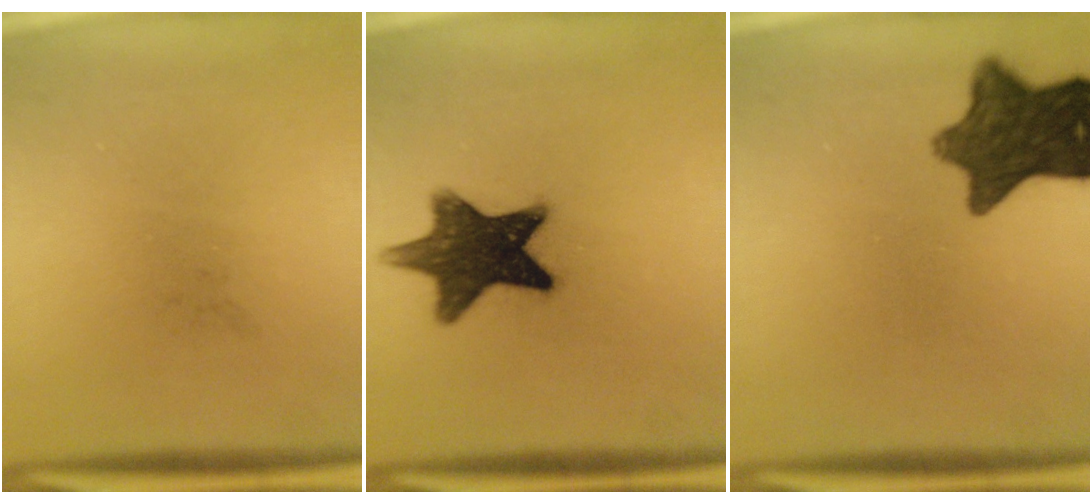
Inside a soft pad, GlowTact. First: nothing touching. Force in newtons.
{"total": 12.8}
{"total": 11.4}